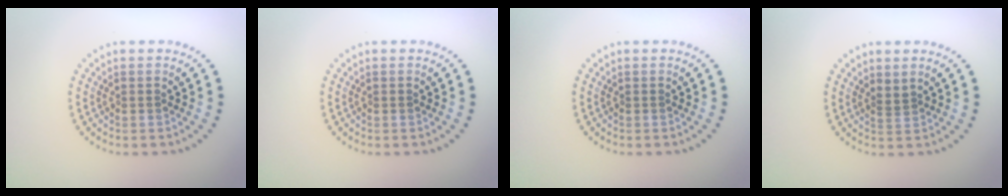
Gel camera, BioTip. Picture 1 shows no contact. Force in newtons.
{"total": 0.0}
{"total": 0.0}
{"total": 0.8, "press": 0.4, "slide": 0.7}